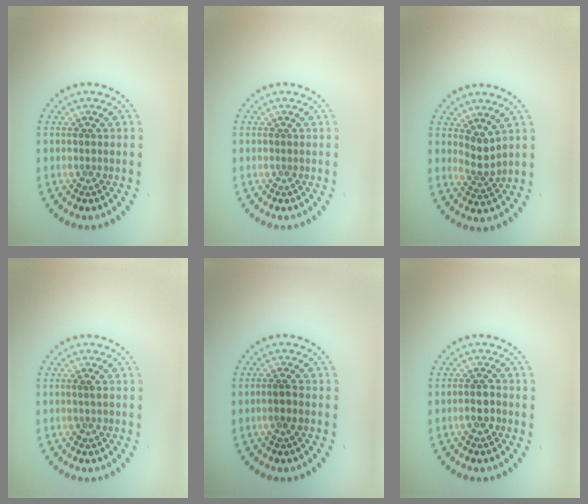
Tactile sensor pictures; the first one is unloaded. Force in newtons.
{"total": 0.0}
{"total": 2.1, "press": 1.5, "slide": 1.5}
{"total": 0.7, "press": 0.7, "slide": 0.1}
{"total": 1.1, "press": 0.9, "slide": 0.7}
{"total": 1.5, "press": 1.4, "slide": 0.6}